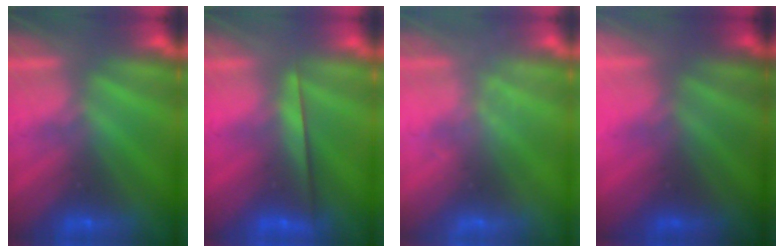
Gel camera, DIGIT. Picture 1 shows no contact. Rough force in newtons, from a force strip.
{"total": 2.3}
{"total": 2.3}
{"total": 2.7}